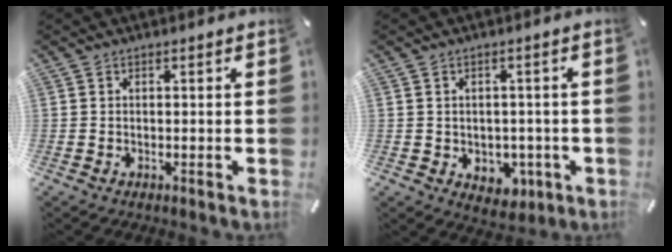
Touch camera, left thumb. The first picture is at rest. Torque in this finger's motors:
{"motor_torque": [0.02, 0.05, 0.24, 0.16, 0.00]}